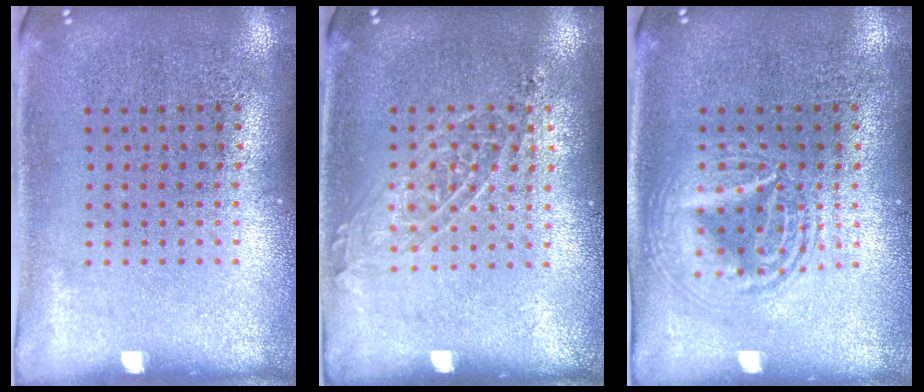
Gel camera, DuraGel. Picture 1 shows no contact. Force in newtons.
{"total": 1.2, "press": 1.1, "slide": 0.5}
{"total": 2.9, "press": 2.8, "slide": 0.4}